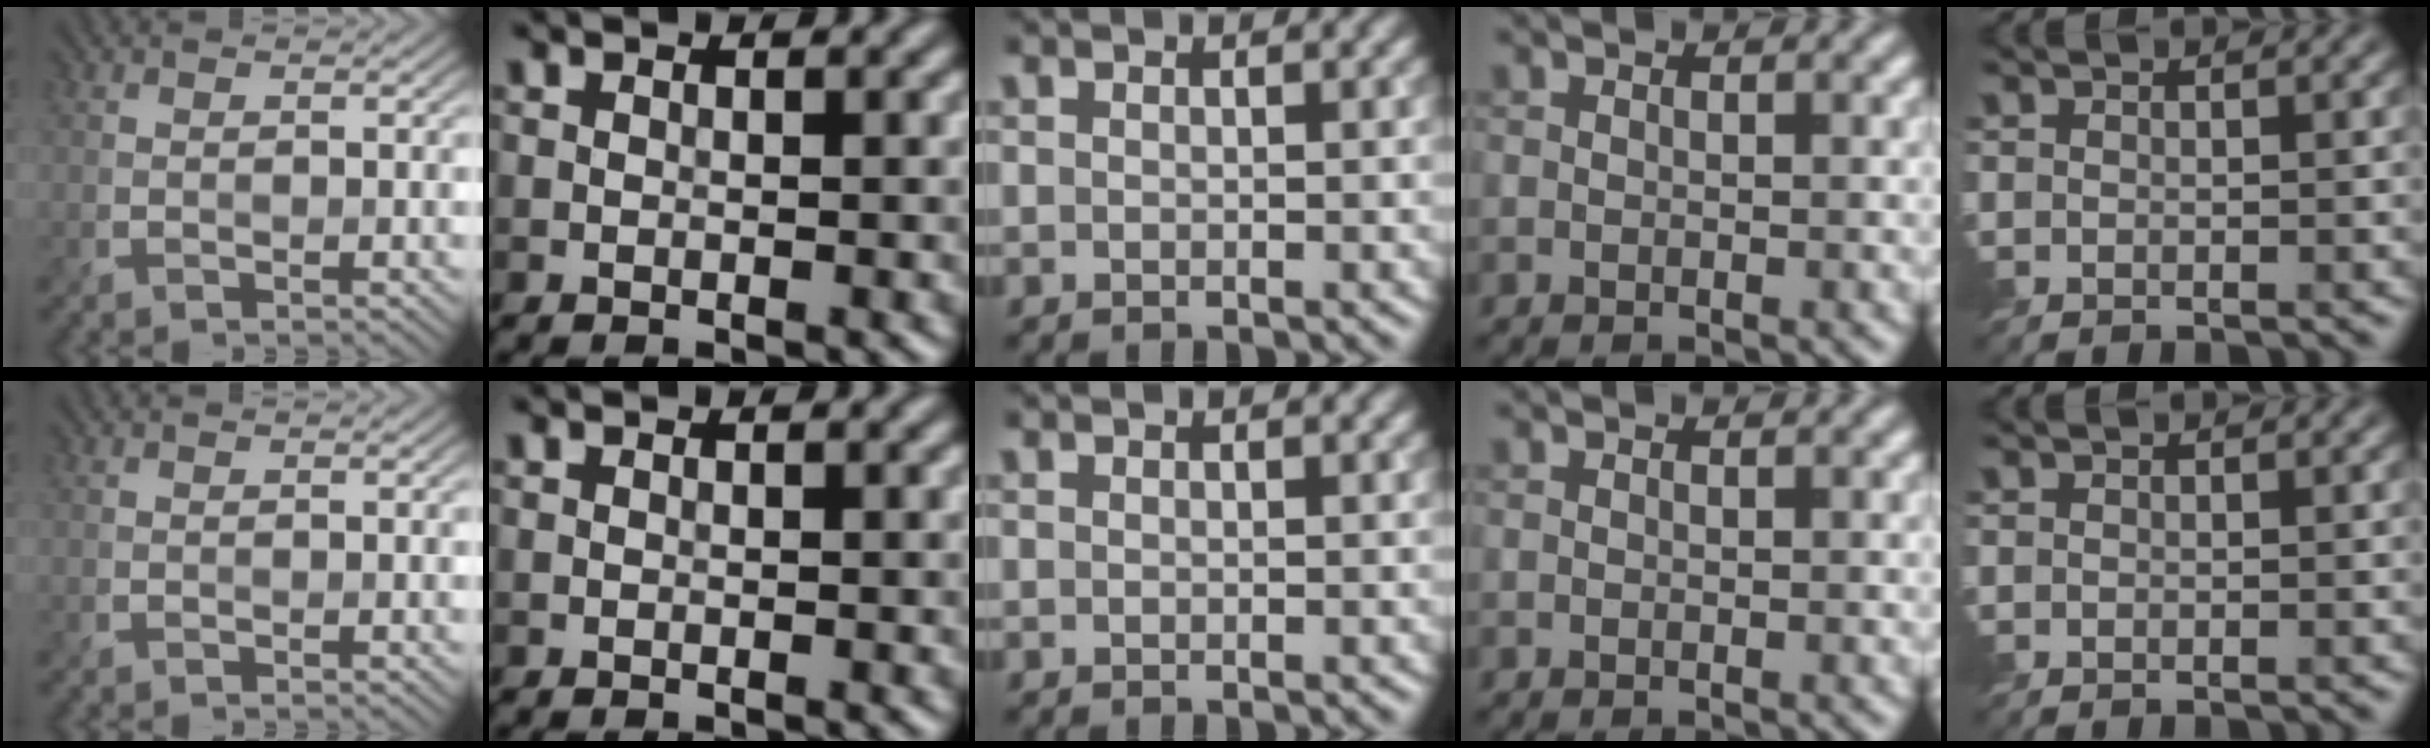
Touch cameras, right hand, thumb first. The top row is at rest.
{}